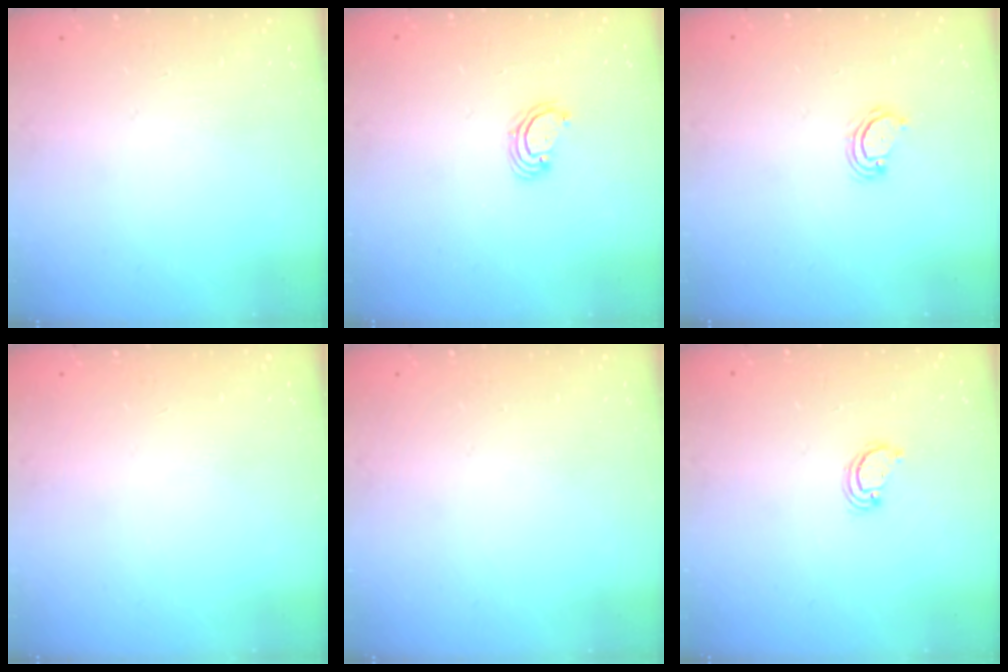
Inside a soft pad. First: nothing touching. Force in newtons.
{"total": 3.2, "press": 3.2, "slide": 0.3}
{"total": 3.6, "press": 3.6, "slide": 0.4}
{"total": 0.0}
{"total": 0.0}
{"total": 2.6, "press": 2.6, "slide": 0.2}